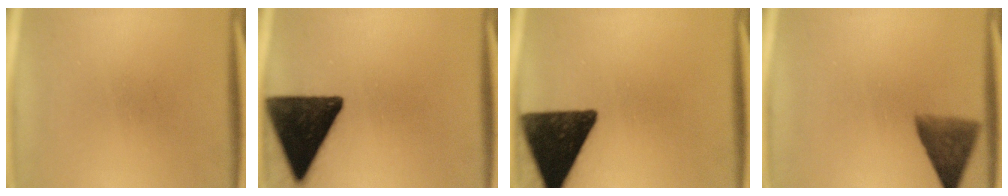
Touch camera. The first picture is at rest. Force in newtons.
{"total": 16.2}
{"total": 16.3}
{"total": 6.8}